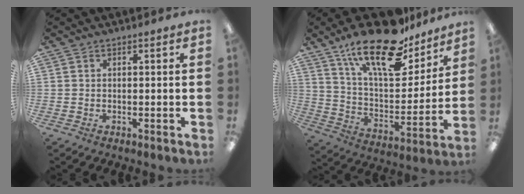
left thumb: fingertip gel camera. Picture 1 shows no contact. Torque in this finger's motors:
{"motor_torque": [0.32, 0.34, 1.45, -1.32, 0.39]}